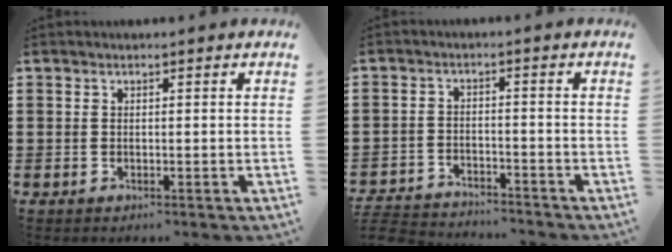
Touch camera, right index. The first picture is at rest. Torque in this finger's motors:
{"motor_torque": [-1.09, 1.05, -1.05, -0.21]}